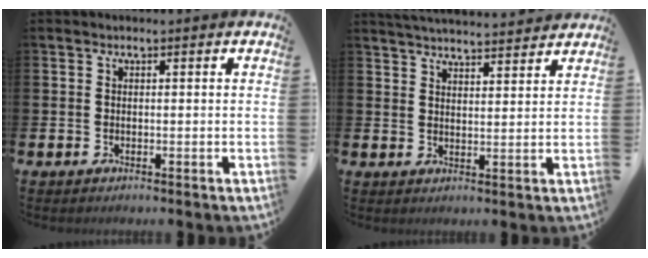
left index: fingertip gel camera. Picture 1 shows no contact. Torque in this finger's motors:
{"motor_torque": [1.10, -1.04, 0.27, 0.16]}